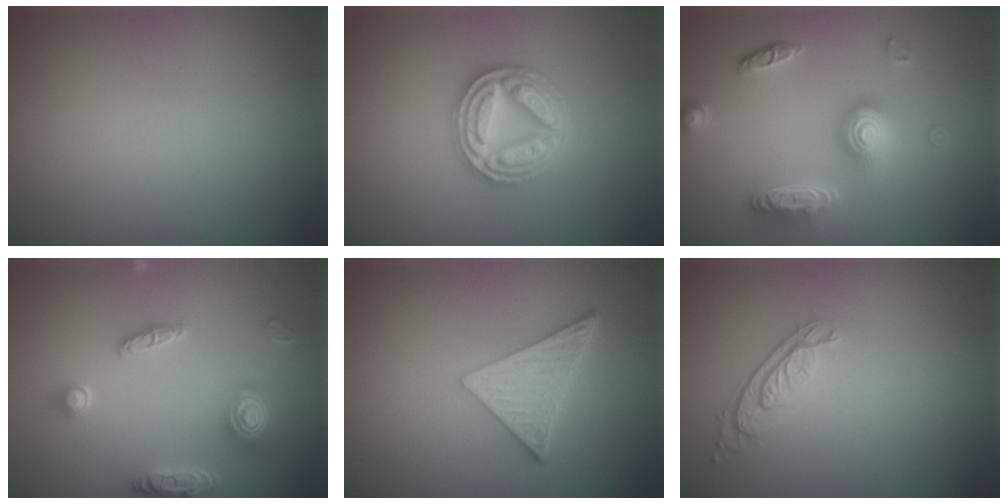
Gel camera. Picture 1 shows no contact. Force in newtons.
{"total": 5.1, "press": 5.0, "slide": 0.8}
{"total": 4.7, "press": 3.6, "slide": 3.0}
{"total": 4.7, "press": 4.2, "slide": 2.2}
{"total": 5.5, "press": 4.1, "slide": 3.7}
{"total": 2.1, "press": 1.8, "slide": 1.1}